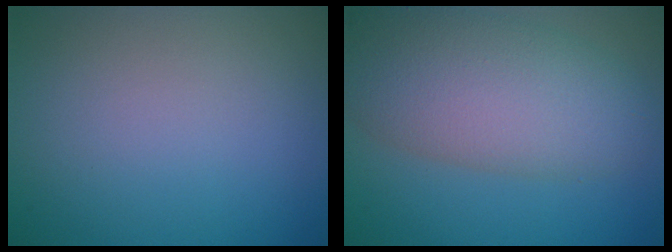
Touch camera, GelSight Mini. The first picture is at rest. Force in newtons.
{"total": 8.1, "press": 8.1, "slide": 0.6}